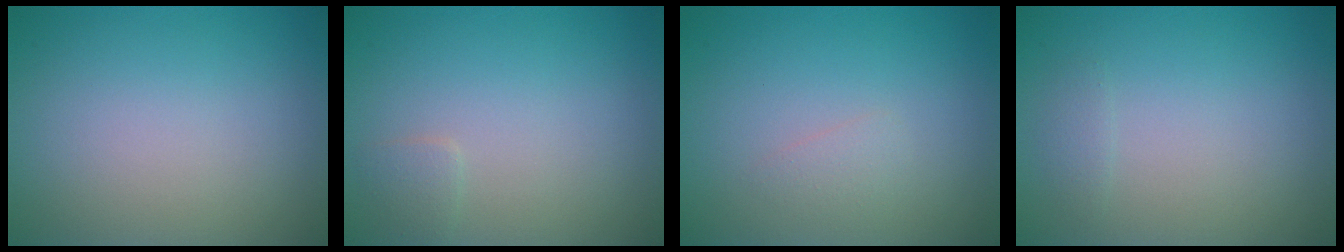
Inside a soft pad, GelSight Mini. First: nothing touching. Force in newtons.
{"total": 0.9, "press": 0.9, "slide": 0.1}
{"total": 0.9, "press": 0.9, "slide": 0.1}
{"total": 0.6, "press": 0.6, "slide": 0.0}